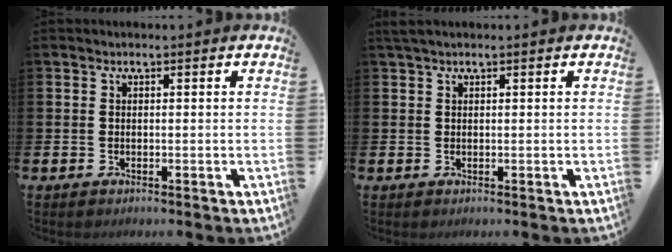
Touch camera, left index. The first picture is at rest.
{"total": 1.2, "force": [0.9, 0.1, 0.8], "torque": [-0.019, 0.005, 0.016]}